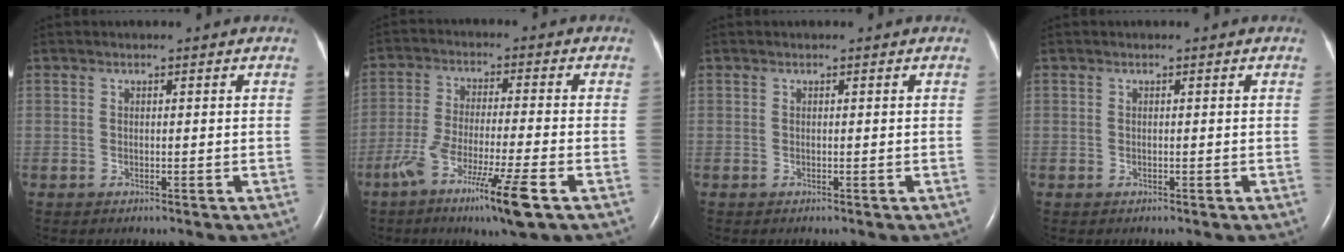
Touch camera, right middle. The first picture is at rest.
{"total": 11.5, "force": [-6.3, -0.2, 9.6], "torque": [-0.183, -0.030, -0.110]}
{"total": 0.0}
{"total": 0.0}